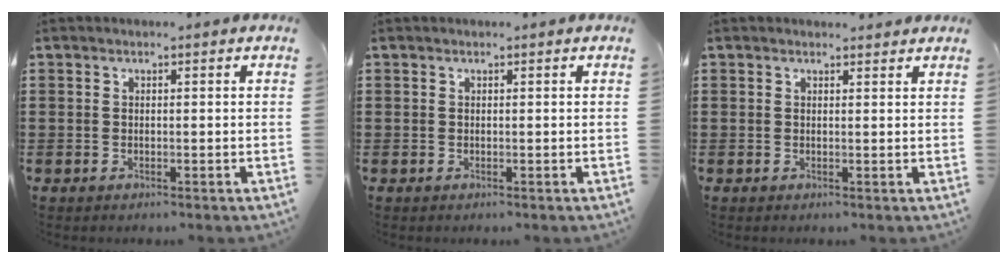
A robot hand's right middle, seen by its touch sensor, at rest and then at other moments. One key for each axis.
{"total": 0.0}
{"total": 0.9, "fx": 0.9, "fy": 0.1, "fz": 0.2, "tx": 0.002, "ty": -0.002, "tz": 0.015}